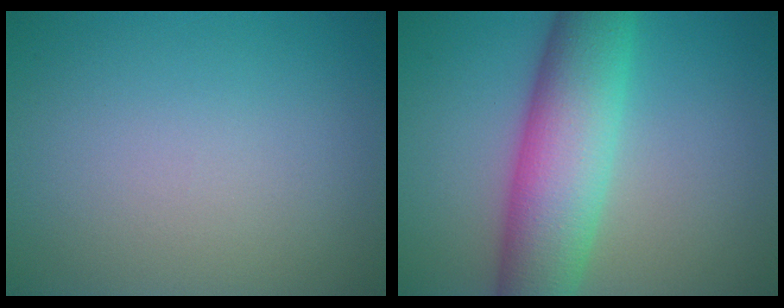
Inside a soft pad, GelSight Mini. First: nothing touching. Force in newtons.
{"total": 9.1, "press": 9.1, "slide": 0.1}